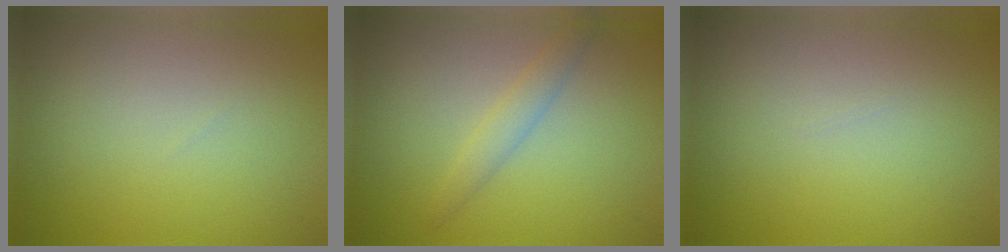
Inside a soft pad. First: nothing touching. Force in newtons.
{"total": 1.9, "press": 1.9, "slide": 0.0}
{"total": 0.0}